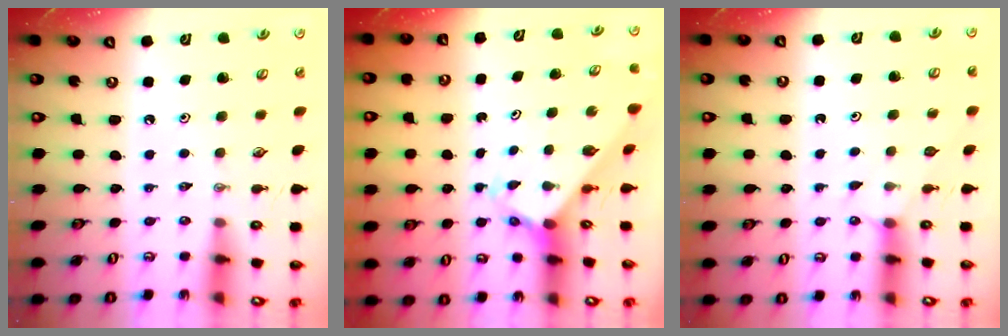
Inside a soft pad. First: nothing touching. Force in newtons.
{"total": 2.6, "press": 2.6, "slide": 0.2}
{"total": 3.2, "press": 3.2, "slide": 0.4}